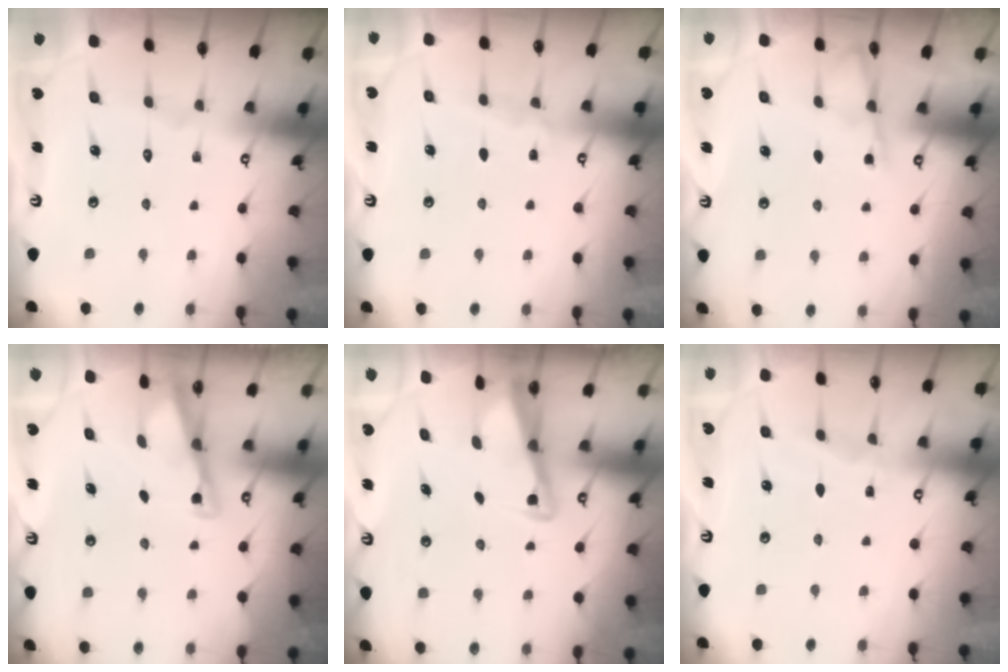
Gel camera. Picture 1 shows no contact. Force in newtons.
{"total": 3.0, "press": 3.0, "slide": 0.3}
{"total": 3.4, "press": 3.4, "slide": 0.4}
{"total": 2.9, "press": 2.9, "slide": 0.2}
{"total": 2.9, "press": 2.9, "slide": 0.3}
{"total": 2.6, "press": 2.6, "slide": 0.4}